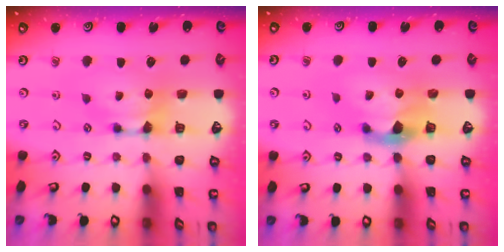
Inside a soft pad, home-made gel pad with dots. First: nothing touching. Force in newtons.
{"total": 2.9, "press": 2.5, "slide": 1.5}